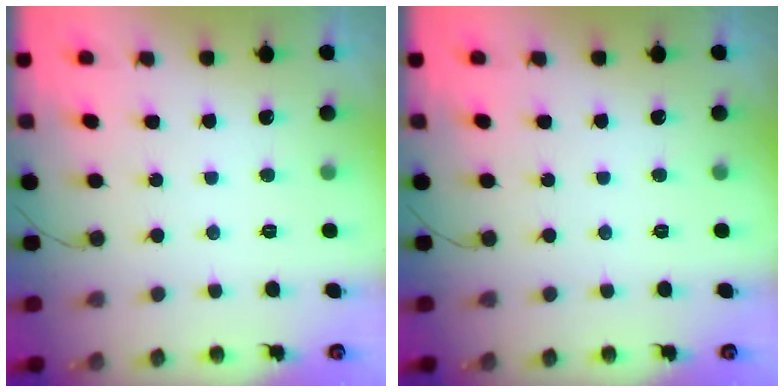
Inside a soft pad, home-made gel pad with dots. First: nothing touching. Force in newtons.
{"total": 0.0}